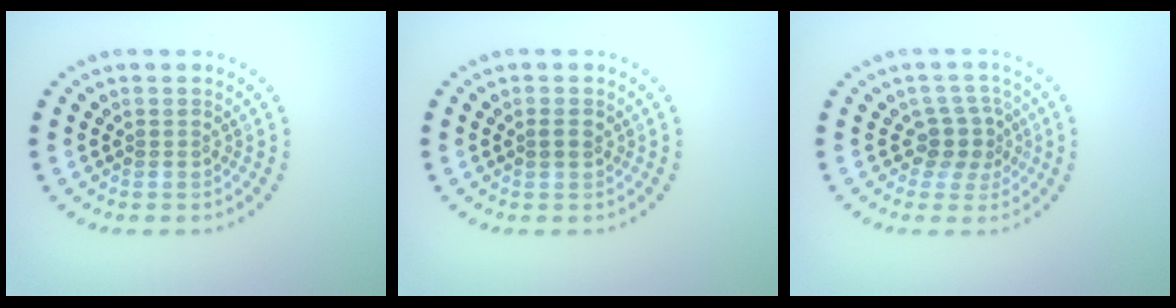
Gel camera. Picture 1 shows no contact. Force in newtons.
{"total": 1.1, "press": 1.1, "slide": 0.3}
{"total": 2.8, "press": 2.2, "slide": 1.8}